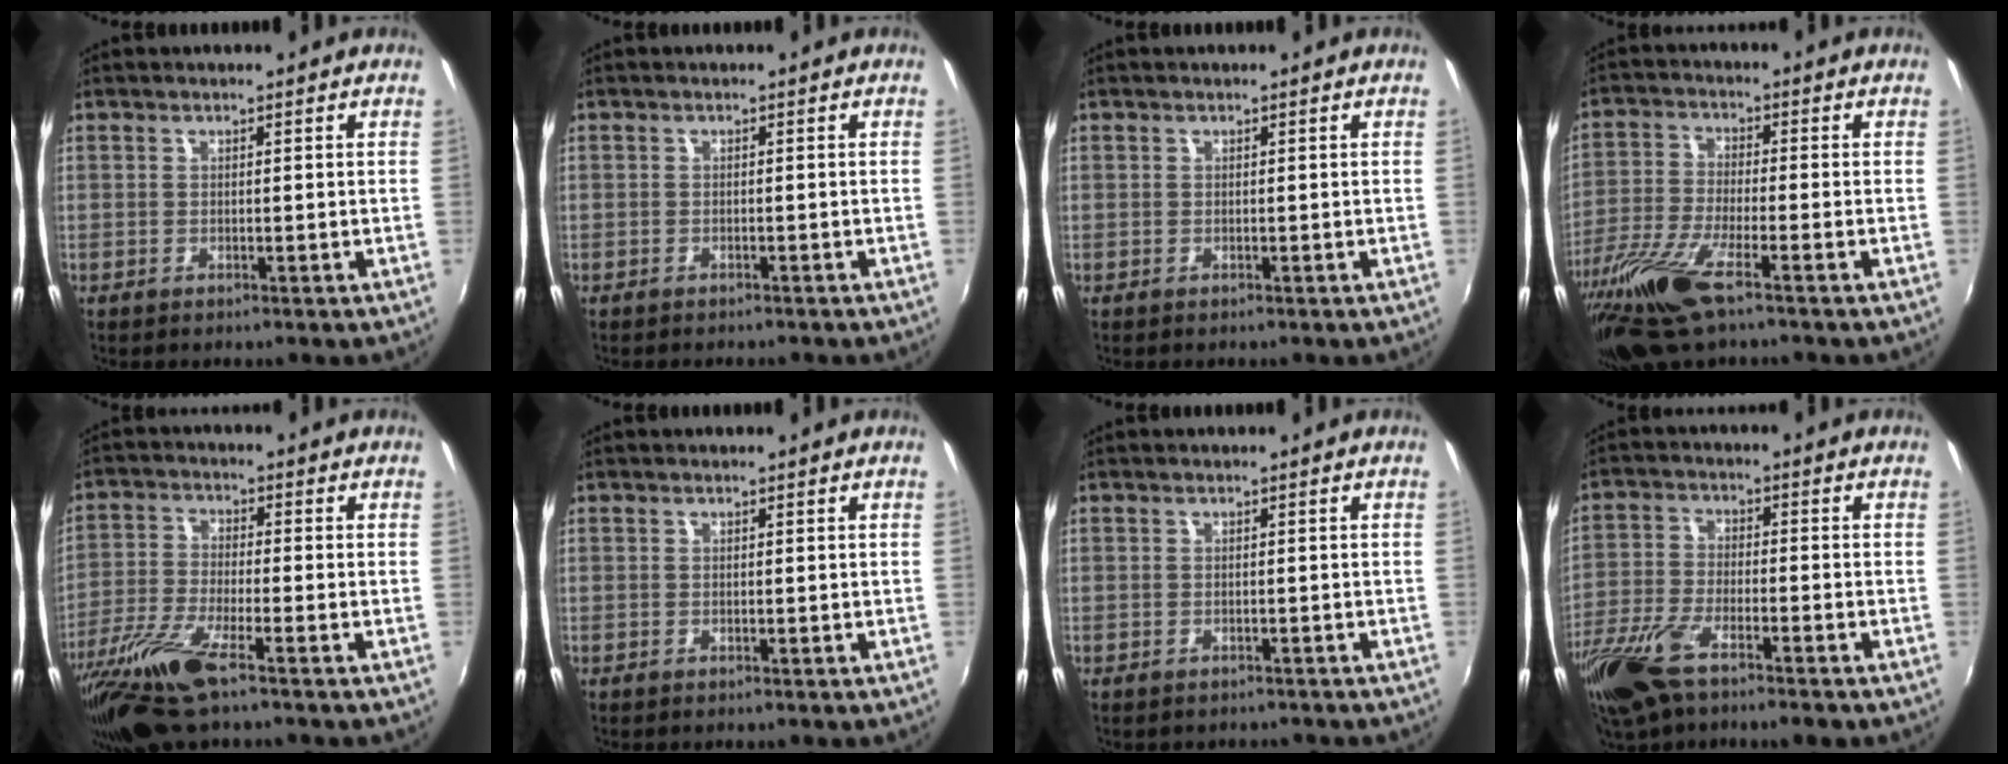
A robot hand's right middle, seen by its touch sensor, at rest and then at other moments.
{"total": 1.2, "force": [-1.0, 0.7, 0.0], "torque": [-0.006, -0.001, -0.017]}
{"total": 0.0}
{"total": 12.9, "force": [-8.2, 2.8, 9.5], "torque": [-0.211, -0.040, -0.163]}
{"total": 11.9, "force": [-8.0, 1.9, 8.6], "torque": [-0.189, -0.037, -0.157]}
{"total": 0.0}
{"total": 2.1, "force": [-1.7, 0.9, 0.6], "torque": [-0.014, -0.009, -0.024]}
{"total": 12.8, "force": [-8.6, 4.2, 8.5], "torque": [-0.197, -0.034, -0.171]}